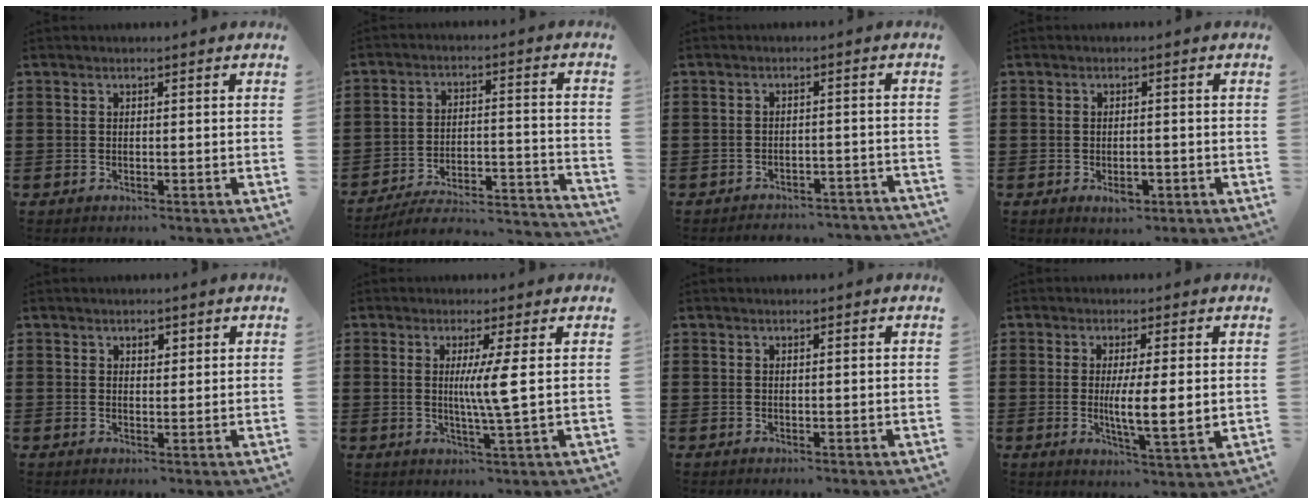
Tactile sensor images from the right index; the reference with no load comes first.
{"total": 4.5, "force": [-4.0, 0.7, 1.9], "torque": [-0.035, -0.013, -0.083]}
{"total": 2.7, "force": [-2.7, 0.2, 0.1], "torque": [-0.006, -0.001, -0.057]}
{"total": 2.6, "force": [-1.1, 1.2, 2.0], "torque": [-0.037, 0.001, -0.019]}
{"total": 1.2, "force": [0.7, 0.8, 0.5], "torque": [-0.002, 0.001, 0.011]}
{"total": 5.3, "force": [0.8, -0.8, 5.2], "torque": [-0.099, -0.011, 0.008]}
{"total": 0.0}
{"total": 5.8, "force": [0.1, 0.8, 5.7], "torque": [-0.094, -0.007, -0.002]}